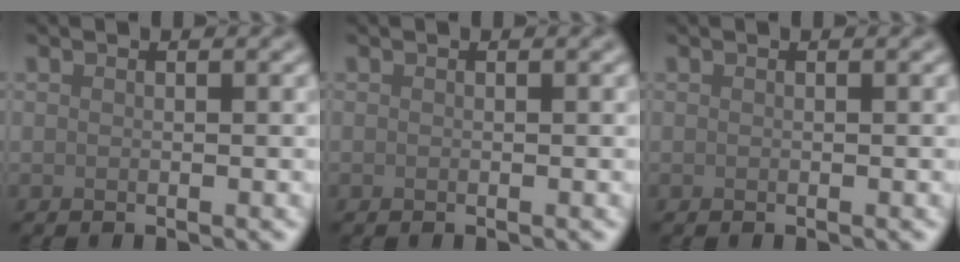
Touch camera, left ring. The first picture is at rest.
{"total": 0.0}
{"total": 0.0}